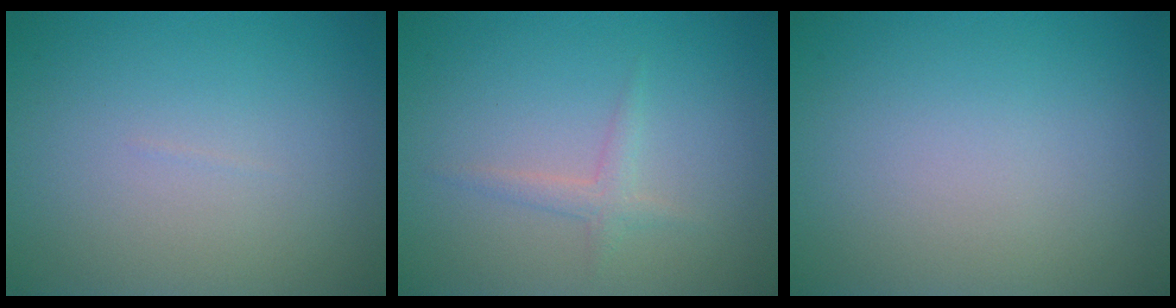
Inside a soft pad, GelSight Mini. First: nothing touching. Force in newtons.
{"total": 1.3, "press": 1.3, "slide": 0.0}
{"total": 0.0}